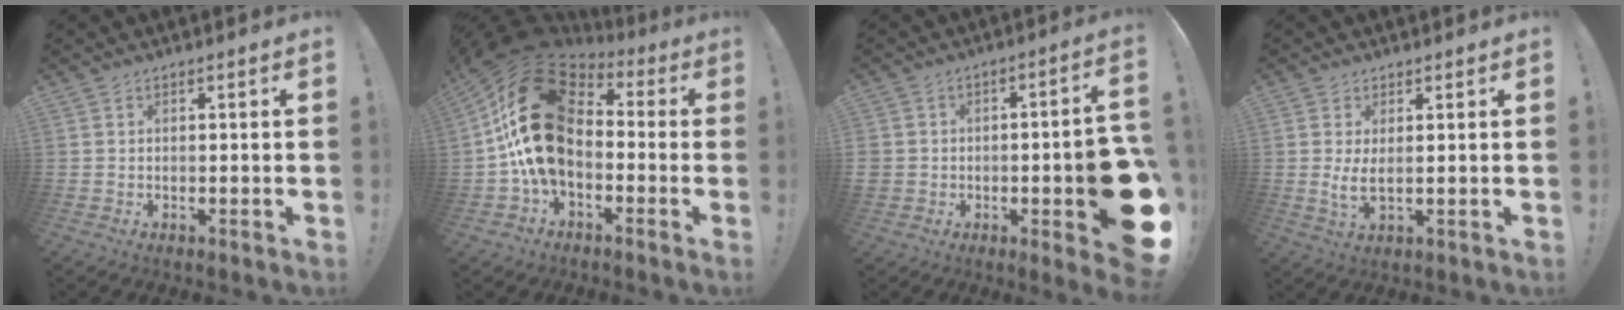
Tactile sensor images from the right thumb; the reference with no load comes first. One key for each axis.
{"total": 26.0, "fx": 3.4, "fy": 16.4, "fz": 19.9, "tx": -0.364, "ty": -0.009, "tz": 0.074}
{"total": 12.4, "fx": -4.5, "fy": 6.1, "fz": 9.8, "tx": -0.116, "ty": 0.027, "tz": -0.065}
{"total": 4.4, "fx": 1.1, "fy": 1.4, "fz": 4.0, "tx": -0.062, "ty": -0.015, "tz": 0.018}